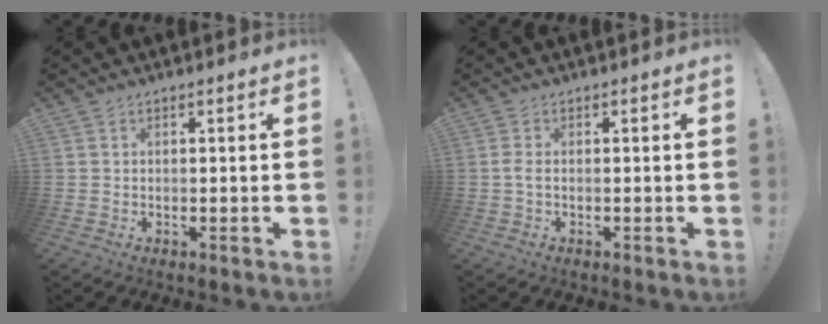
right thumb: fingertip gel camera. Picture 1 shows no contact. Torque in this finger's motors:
{"motor_torque": [-0.29, 0.14, -0.04, 0.05, -0.03]}